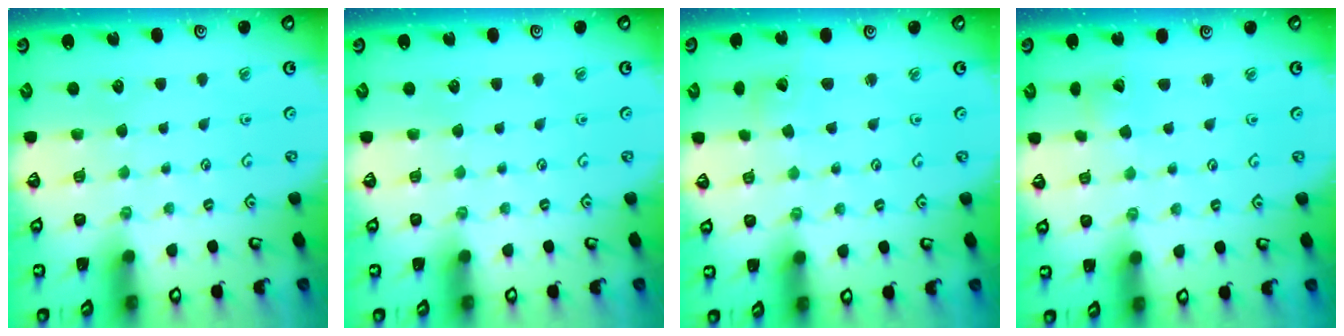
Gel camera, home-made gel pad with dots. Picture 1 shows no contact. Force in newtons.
{"total": 0.0}
{"total": 3.0, "press": 3.0, "slide": 0.3}
{"total": 2.4, "press": 2.4, "slide": 0.2}